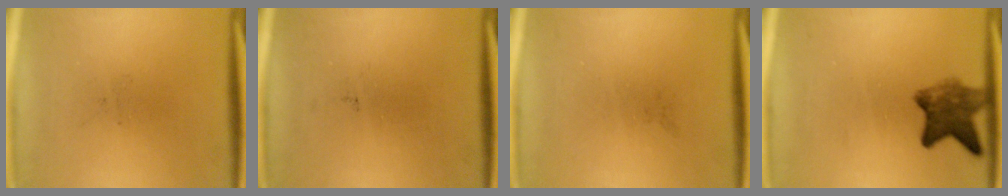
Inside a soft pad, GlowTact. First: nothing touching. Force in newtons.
{"total": 0.0}
{"total": 0.0}
{"total": 6.2}